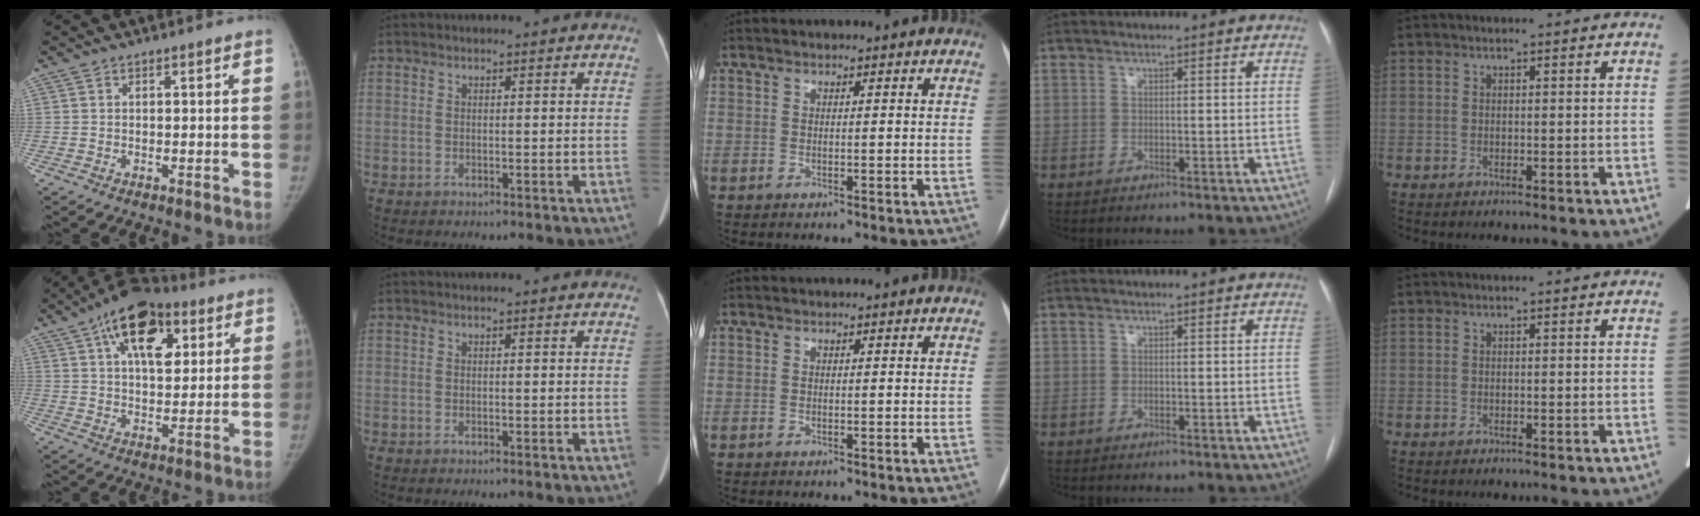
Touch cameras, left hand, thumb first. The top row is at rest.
{"thumb": {"total": 16.5, "force": [7.3, 9.0, 11.7], "torque": [-0.150, -0.011, 0.111]}, "index": {"total": 1.3, "force": [1.2, 0.3, 0.4], "torque": [-0.014, 0.006, 0.006]}}